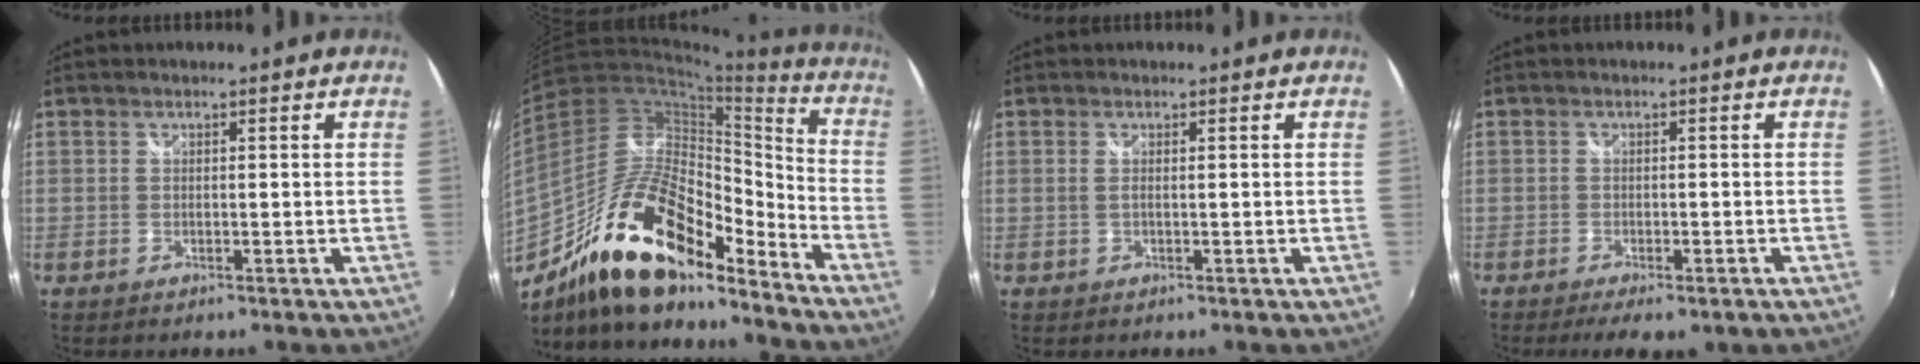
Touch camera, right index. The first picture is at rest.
{"total": 22.1, "force": [-15.7, 8.1, 13.3], "torque": [-0.239, 0.000, -0.277]}
{"total": 1.0, "force": [-0.1, -0.2, 1.0], "torque": [-0.018, -0.001, -0.003]}
{"total": 5.8, "force": [-4.2, 1.9, 3.6], "torque": [-0.082, -0.022, -0.063]}